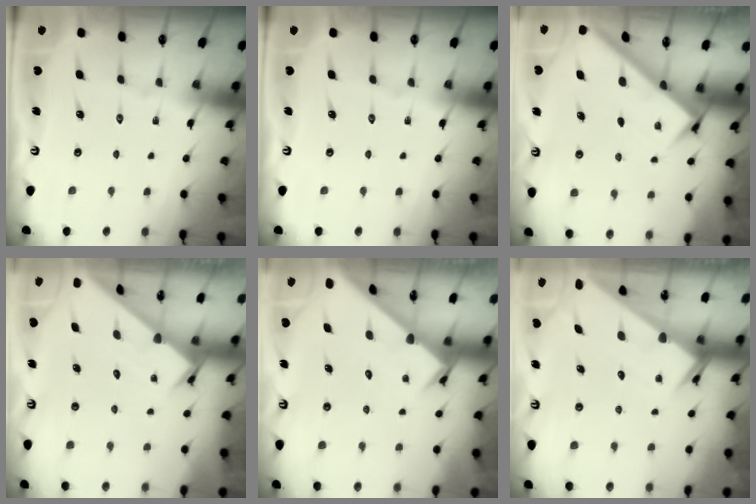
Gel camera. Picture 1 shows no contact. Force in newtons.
{"total": 0.0}
{"total": 2.8, "press": 2.7, "slide": 0.4}
{"total": 1.8, "press": 1.8, "slide": 0.1}
{"total": 2.4, "press": 2.4, "slide": 0.1}
{"total": 2.1, "press": 2.1, "slide": 0.1}